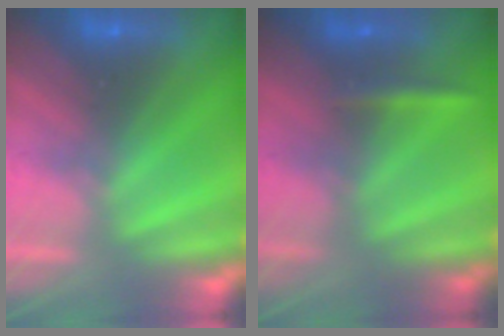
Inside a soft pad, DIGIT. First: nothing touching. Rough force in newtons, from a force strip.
{"total": 2.3}